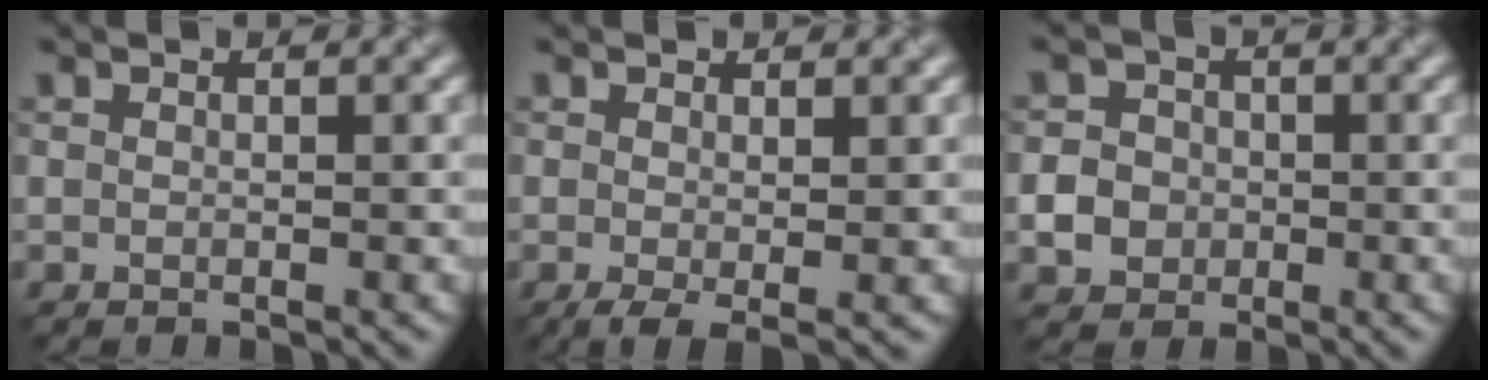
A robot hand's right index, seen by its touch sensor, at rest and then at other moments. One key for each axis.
{"total": 1.9, "fx": -0.3, "fy": 0.6, "fz": 1.8, "tx": -0.036, "ty": -0.011, "tz": -0.006}
{"total": 3.5, "fx": -0.7, "fy": 3.2, "fz": 1.2, "tx": -0.006, "ty": 0.000, "tz": -0.023}